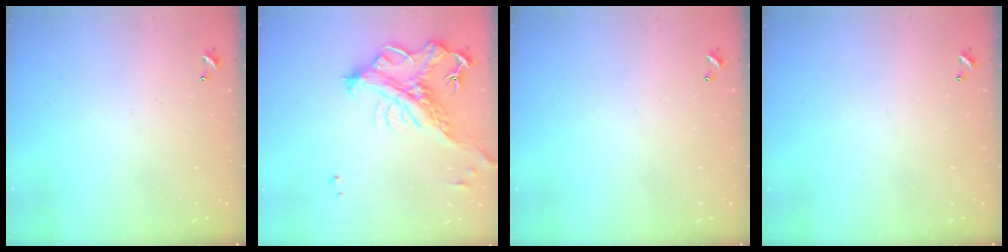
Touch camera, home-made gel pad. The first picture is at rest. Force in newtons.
{"total": 5.5, "press": 5.2, "slide": 1.6}
{"total": 0.0}
{"total": 0.0}